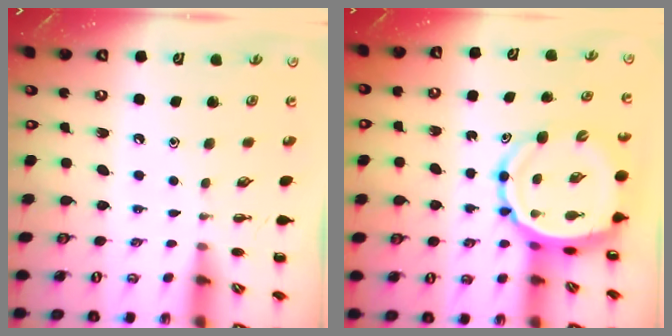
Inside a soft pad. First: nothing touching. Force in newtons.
{"total": 10.8, "press": 10.2, "slide": 3.4}